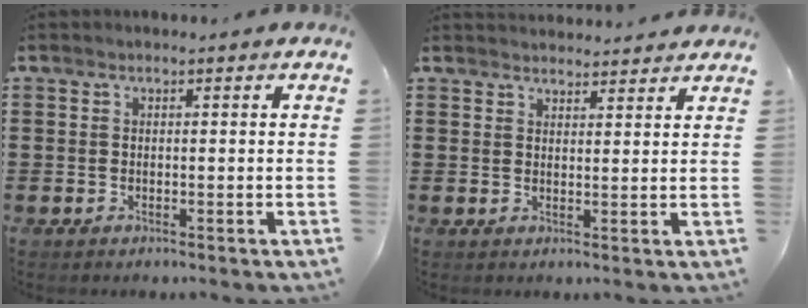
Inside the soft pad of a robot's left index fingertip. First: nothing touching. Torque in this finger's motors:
{"motor_torque": [-0.36, -0.29, 0.06, 0.01]}